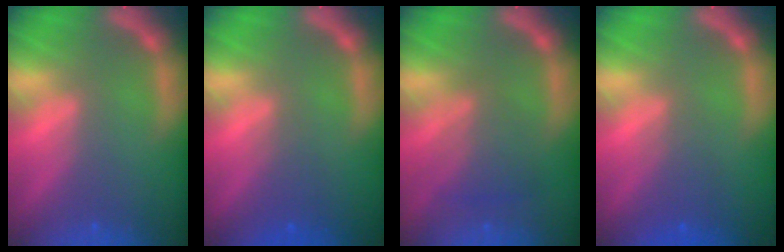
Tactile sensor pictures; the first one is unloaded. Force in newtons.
{"total": 1.9}
{"total": 3.5}
{"total": 2.5}